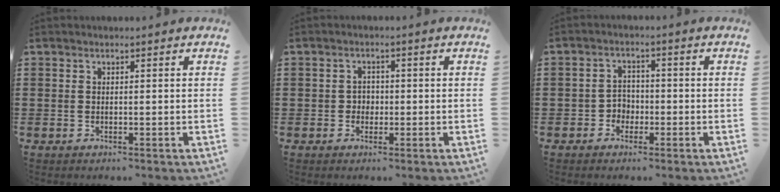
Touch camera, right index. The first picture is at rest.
{"total": 1.3, "force": [-0.3, 1.1, 0.5], "torque": [-0.013, 0.003, -0.008]}
{"total": 2.4, "force": [-1.2, 2.0, 0.7], "torque": [-0.023, 0.006, -0.029]}